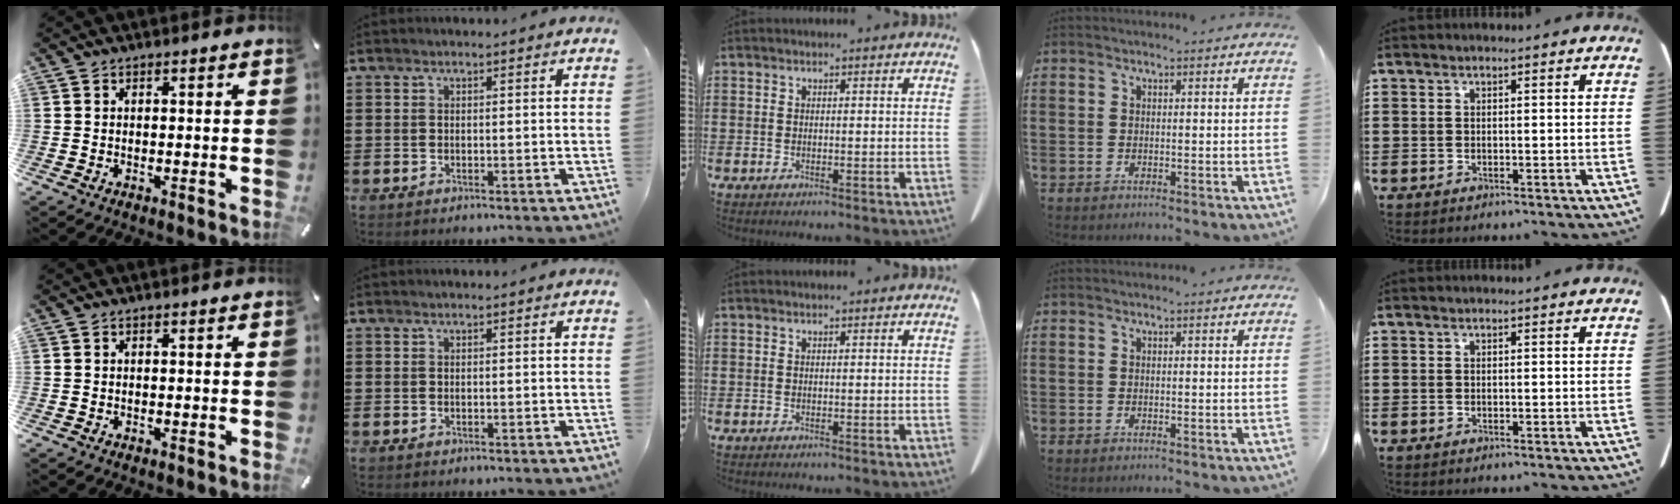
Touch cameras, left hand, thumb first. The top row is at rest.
{}